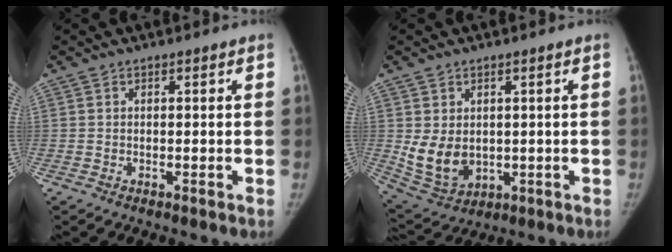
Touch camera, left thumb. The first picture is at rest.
{"total": 8.4, "force": [0.3, 6.3, 5.6], "torque": [-0.086, -0.014, 0.029]}